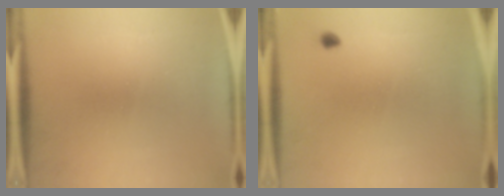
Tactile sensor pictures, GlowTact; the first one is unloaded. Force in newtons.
{"total": 0.8}